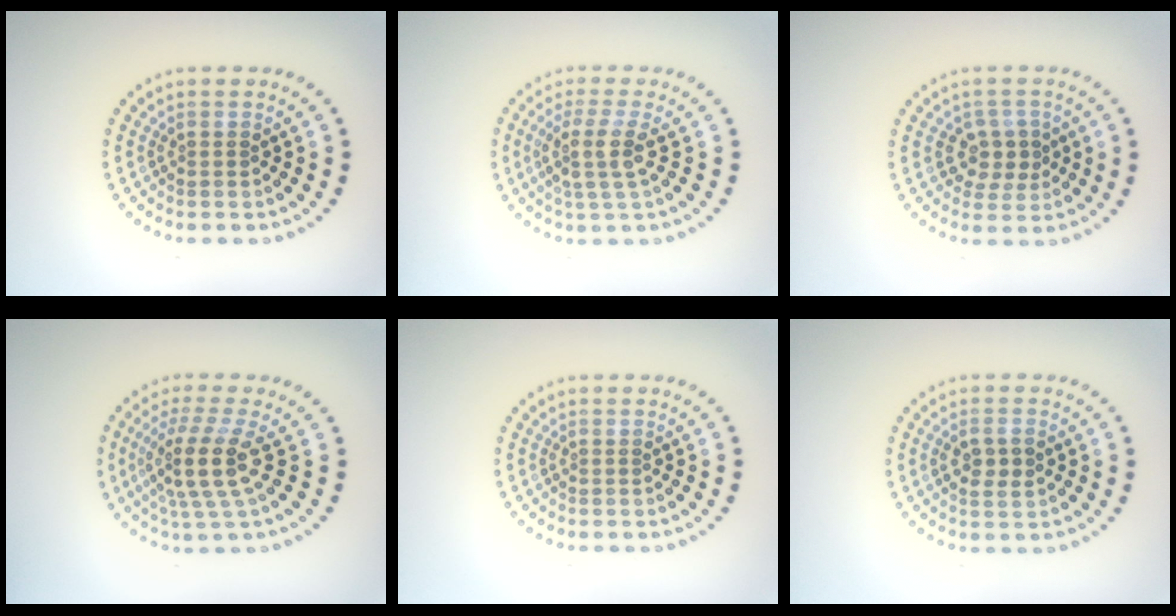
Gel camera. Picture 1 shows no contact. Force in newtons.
{"total": 3.0, "press": 2.3, "slide": 1.9}
{"total": 2.9, "press": 2.7, "slide": 1.0}
{"total": 4.4, "press": 3.4, "slide": 2.9}
{"total": 0.0}
{"total": 2.4, "press": 2.4, "slide": 0.4}